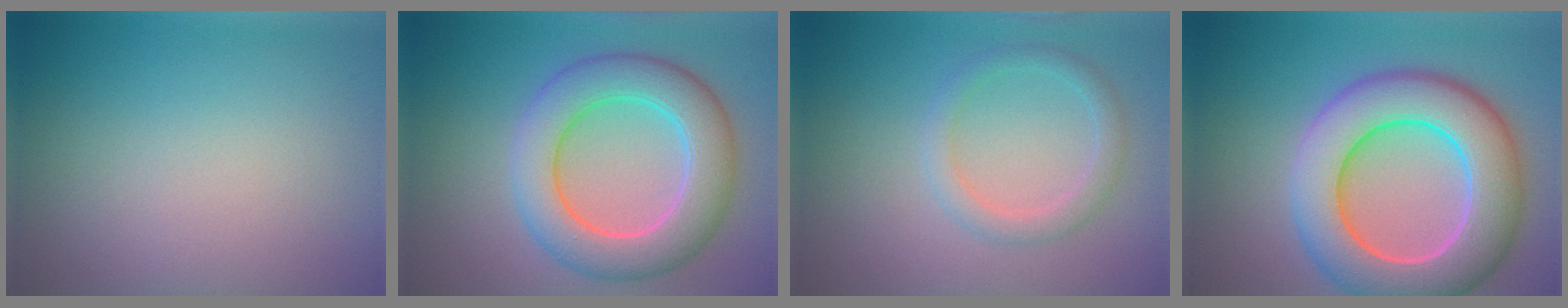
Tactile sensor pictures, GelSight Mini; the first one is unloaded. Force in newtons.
{"total": 7.5, "press": 7.5, "slide": 0.3}
{"total": 2.2, "press": 2.1, "slide": 0.2}
{"total": 10.6, "press": 10.6, "slide": 0.6}